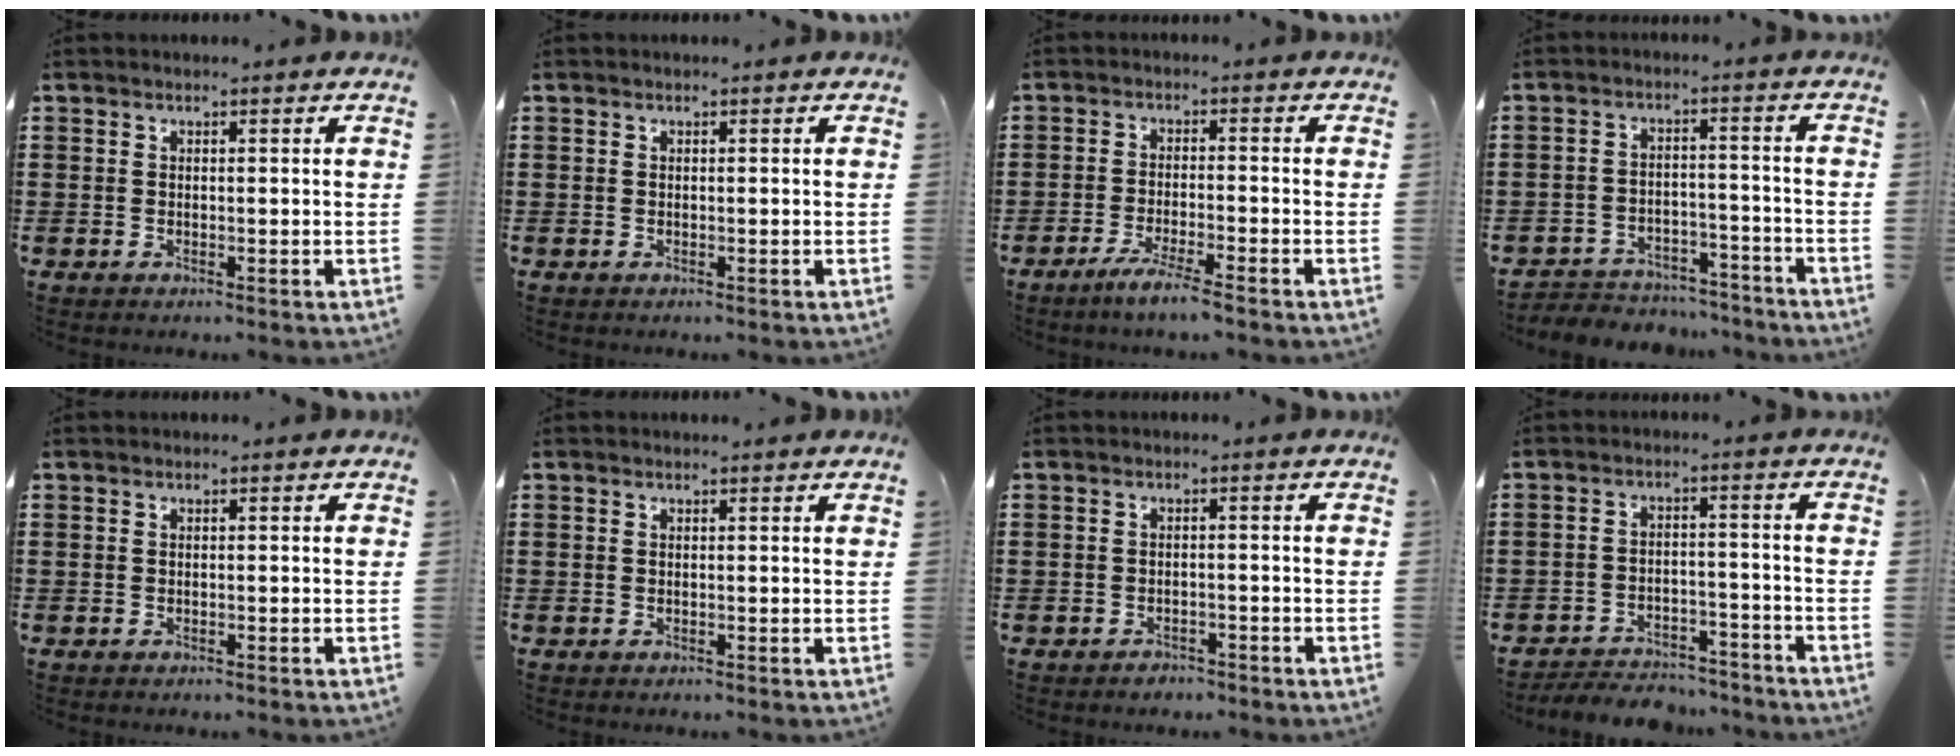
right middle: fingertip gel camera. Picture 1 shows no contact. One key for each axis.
{"total": 0.0}
{"total": 3.8, "fx": -3.0, "fy": -0.4, "fz": 2.3, "tx": -0.043, "ty": -0.007, "tz": -0.055}
{"total": 4.5, "fx": -4.3, "fy": 1.0, "fz": 0.0, "tx": -0.004, "ty": 0.010, "tz": -0.092}
{"total": 0.0}
{"total": 0.0}
{"total": 1.3, "fx": -1.3, "fy": 0.4, "fz": -0.1, "tx": -0.003, "ty": 0.003, "tz": -0.030}
{"total": 4.8, "fx": -4.7, "fy": 1.0, "fz": 0.5, "tx": -0.007, "ty": 0.012, "tz": -0.099}